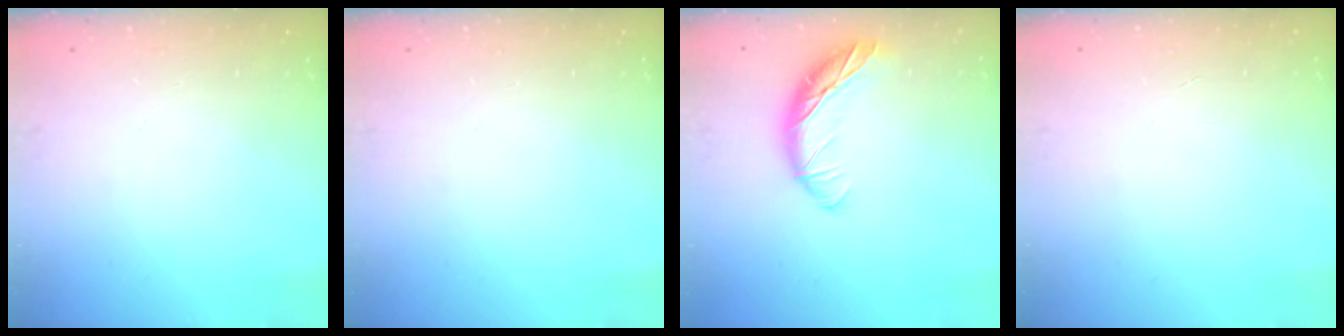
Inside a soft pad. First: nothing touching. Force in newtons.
{"total": 0.0}
{"total": 12.1, "press": 12.0, "slide": 0.9}
{"total": 0.0}